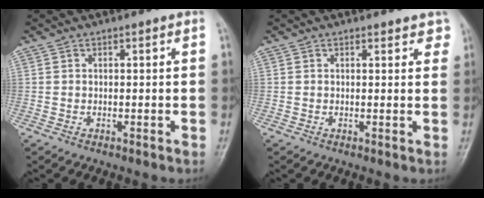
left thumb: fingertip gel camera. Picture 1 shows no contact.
{"total": 2.6, "force": [2.1, 1.2, 1.0], "torque": [0.014, -0.005, 0.014]}